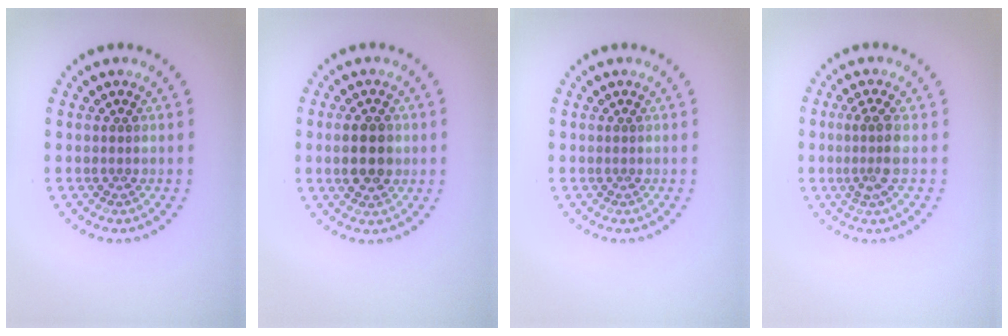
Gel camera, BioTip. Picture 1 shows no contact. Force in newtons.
{"total": 3.7, "press": 3.7, "slide": 0.3}
{"total": 0.0}
{"total": 2.3, "press": 1.8, "slide": 1.4}